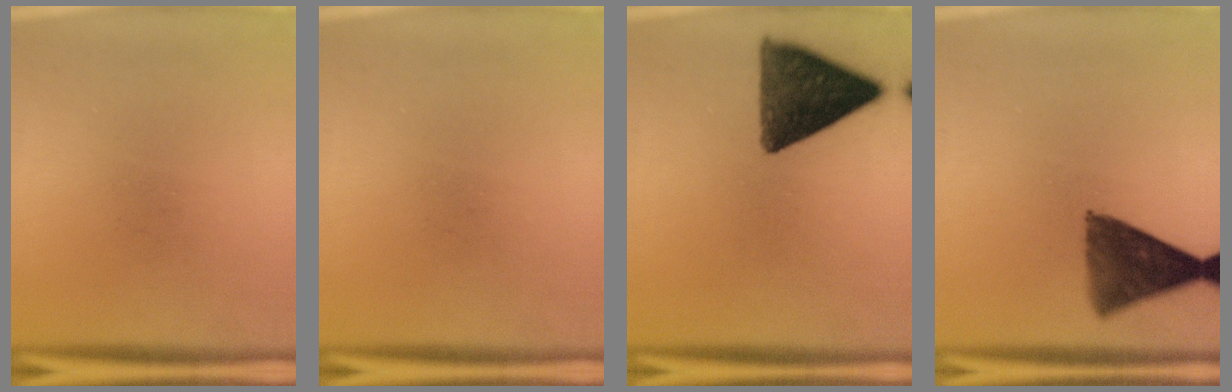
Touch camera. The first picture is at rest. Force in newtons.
{"total": 0.0}
{"total": 12.1}
{"total": 9.8}